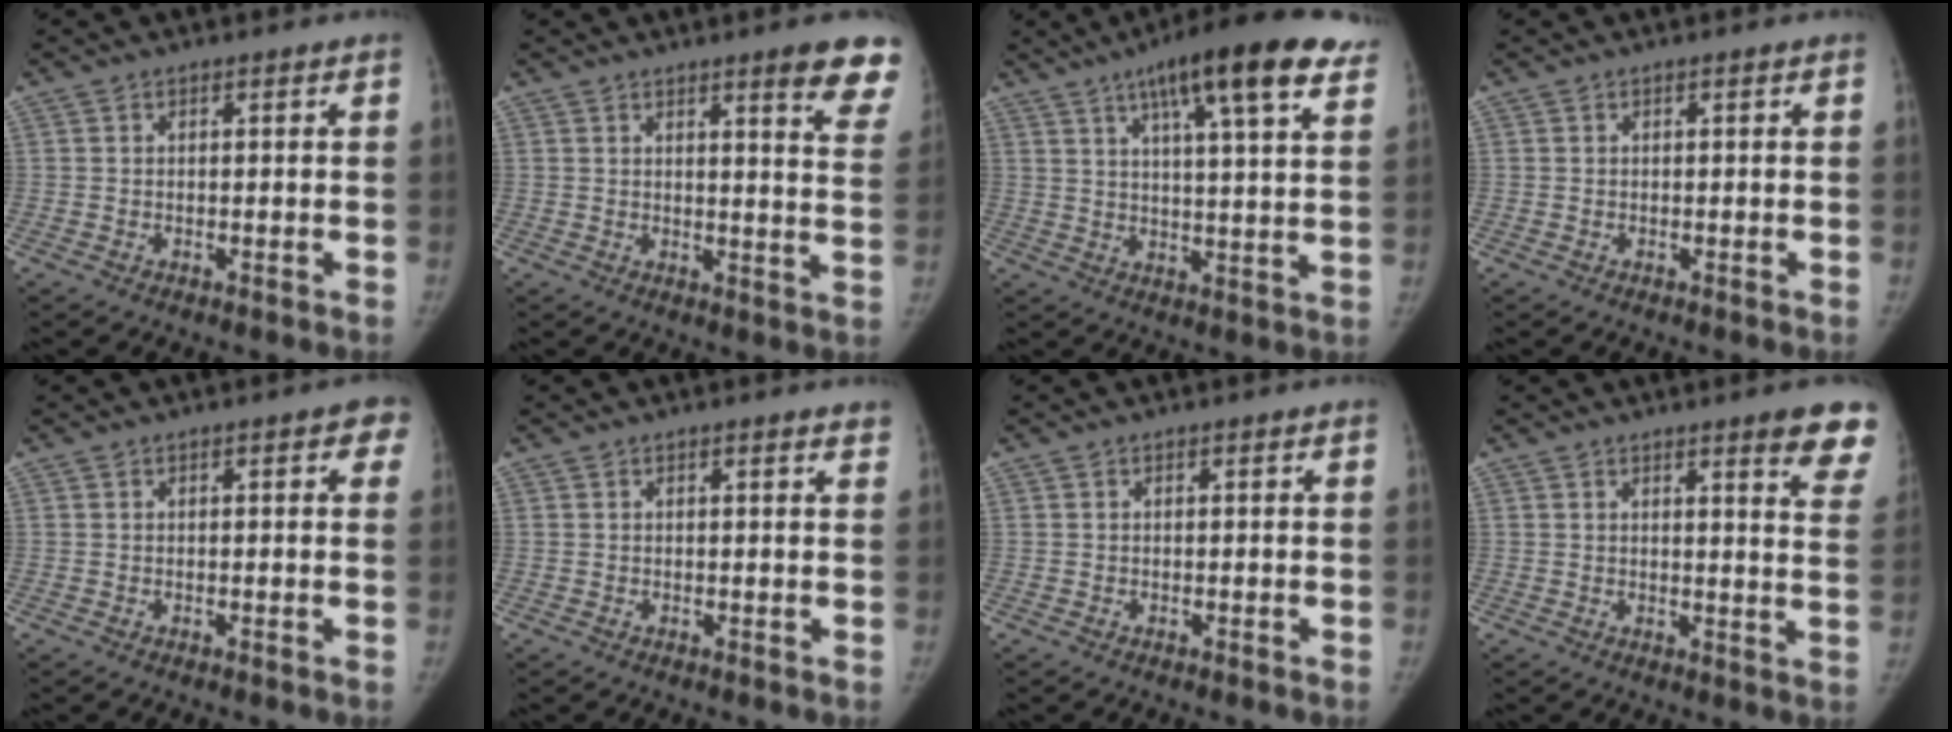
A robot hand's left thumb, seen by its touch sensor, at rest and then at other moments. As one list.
[{"total": 11.1, "force": [7.8, 1.7, 7.7], "torque": [-0.066, -0.041, 0.078]}, {"total": 19.4, "force": [11.4, 3.7, 15.3], "torque": [-0.209, -0.016, 0.158]}, {"total": 0.0}, {"total": 3.0, "force": [1.1, 1.4, 2.4], "torque": [-0.005, 0.002, 0.003]}, {"total": 1.6, "force": [1.4, 0.3, 0.6], "torque": [-0.004, -0.004, 0.010]}, {"total": 0.0}, {"total": 10.2, "force": [7.2, 1.8, 7.0], "torque": [-0.056, -0.036, 0.070]}]